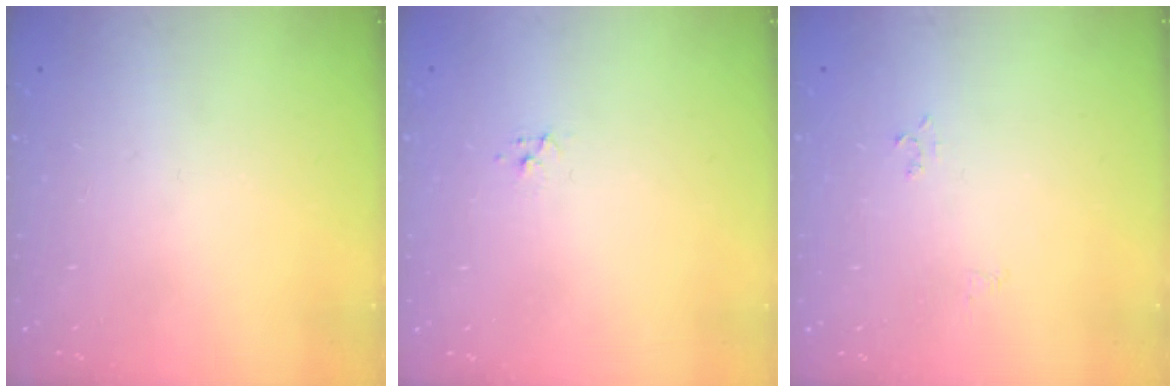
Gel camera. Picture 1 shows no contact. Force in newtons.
{"total": 4.0, "press": 4.0, "slide": 0.4}
{"total": 2.3, "press": 2.3, "slide": 0.2}